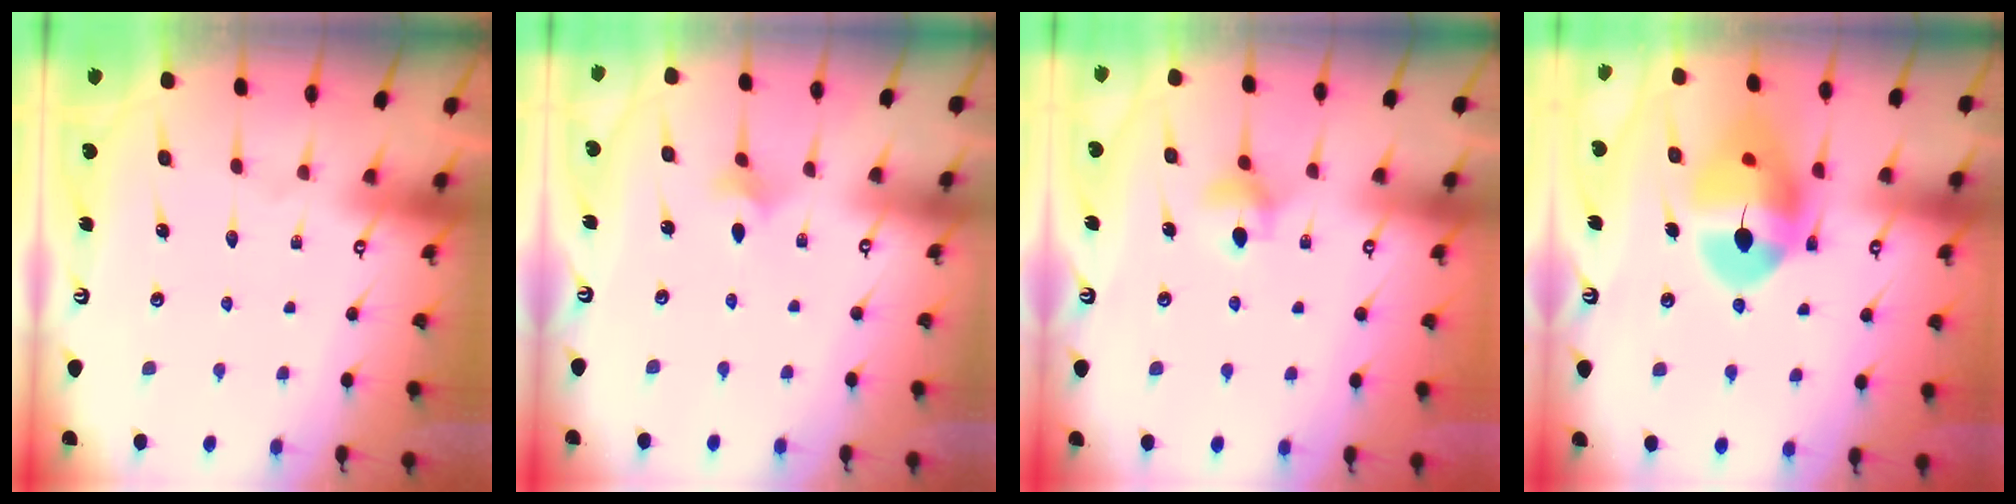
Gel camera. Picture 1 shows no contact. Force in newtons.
{"total": 2.5, "press": 2.5, "slide": 0.6}
{"total": 5.6, "press": 5.6, "slide": 0.8}
{"total": 15.0, "press": 14.9, "slide": 1.8}